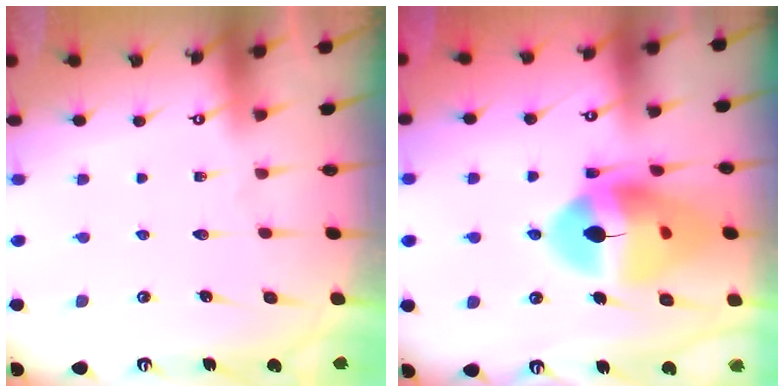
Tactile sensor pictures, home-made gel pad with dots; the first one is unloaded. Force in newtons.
{"total": 17.9, "press": 17.8, "slide": 1.9}